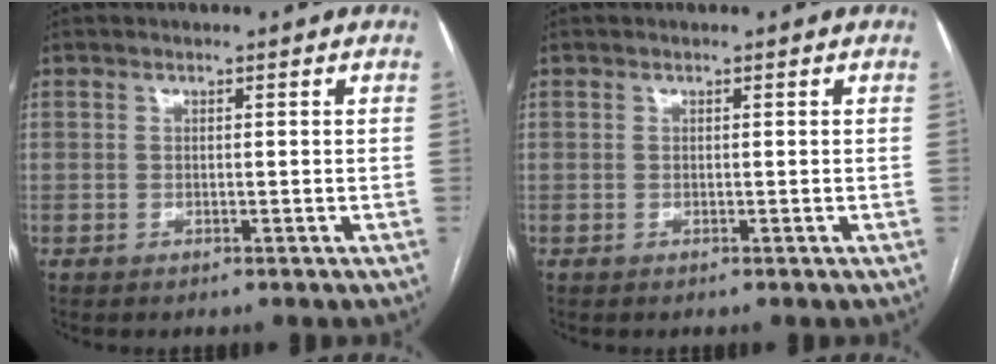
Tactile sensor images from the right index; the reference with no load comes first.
{"total": 0.0}